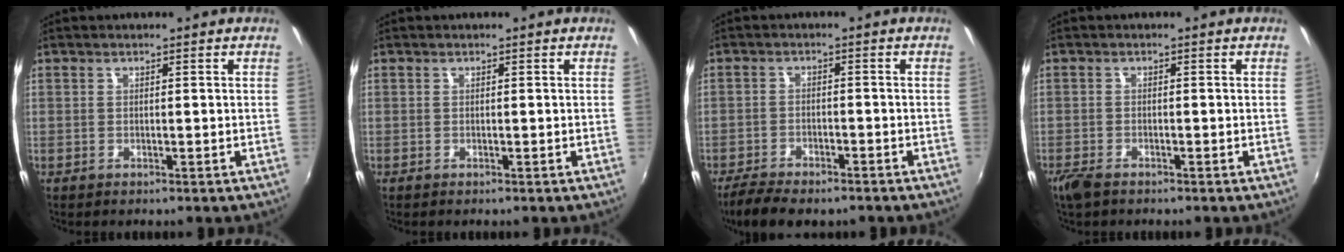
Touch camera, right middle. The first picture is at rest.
{"total": 0.0}
{"total": 9.6, "force": [-7.7, 2.8, 4.9], "torque": [-0.121, -0.031, -0.130]}
{"total": 3.4, "force": [-2.6, 1.2, 1.7], "torque": [-0.044, -0.011, -0.053]}